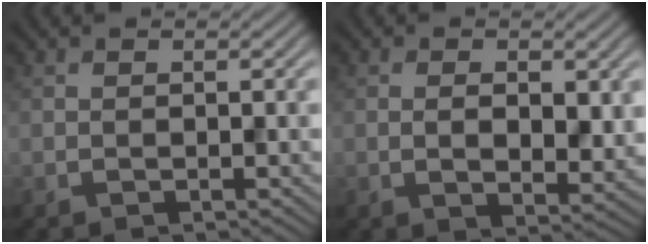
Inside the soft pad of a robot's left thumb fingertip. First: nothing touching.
{"total": 5.3, "force": [0.1, 2.7, 4.5], "torque": [-0.075, -0.013, 0.011]}